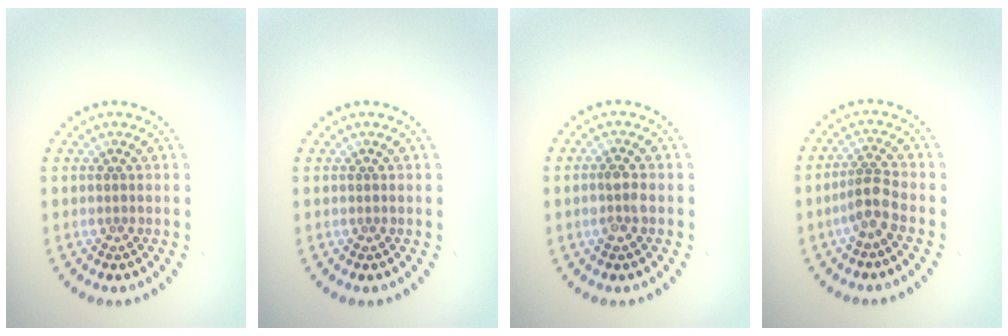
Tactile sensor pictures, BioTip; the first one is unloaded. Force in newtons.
{"total": 0.0}
{"total": 1.7, "press": 1.7, "slide": 0.3}
{"total": 2.4, "press": 1.9, "slide": 1.6}